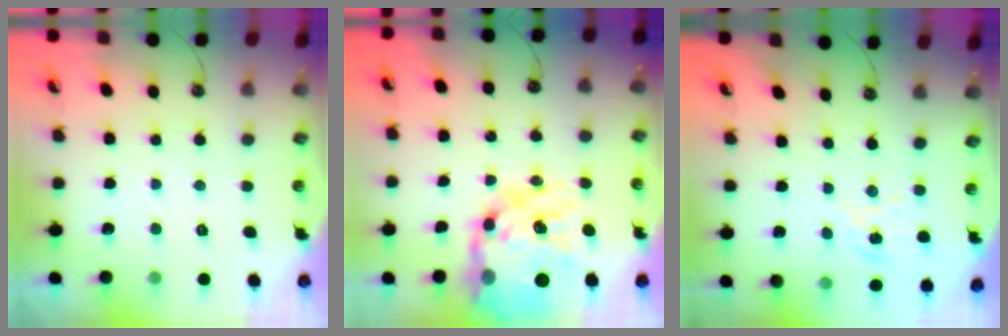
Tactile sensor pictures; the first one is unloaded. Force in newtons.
{"total": 26.7, "press": 26.6, "slide": 2.6}
{"total": 1.3, "press": 1.3, "slide": 0.2}